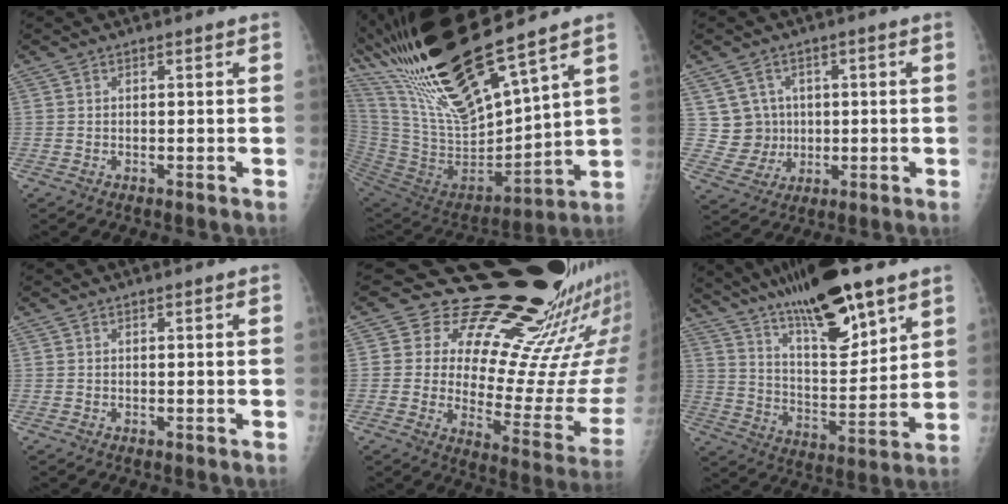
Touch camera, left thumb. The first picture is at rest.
{"total": 29.0, "force": [20.4, 6.7, 19.5], "torque": [-0.369, -0.071, 0.387]}
{"total": 7.4, "force": [1.3, 7.2, 1.2], "torque": [0.019, 0.001, 0.030]}
{"total": 0.0}
{"total": 22.2, "force": [17.2, 6.6, 12.3], "torque": [-0.124, -0.138, 0.232]}
{"total": 20.9, "force": [14.1, 4.9, 14.6], "torque": [-0.229, -0.060, 0.245]}